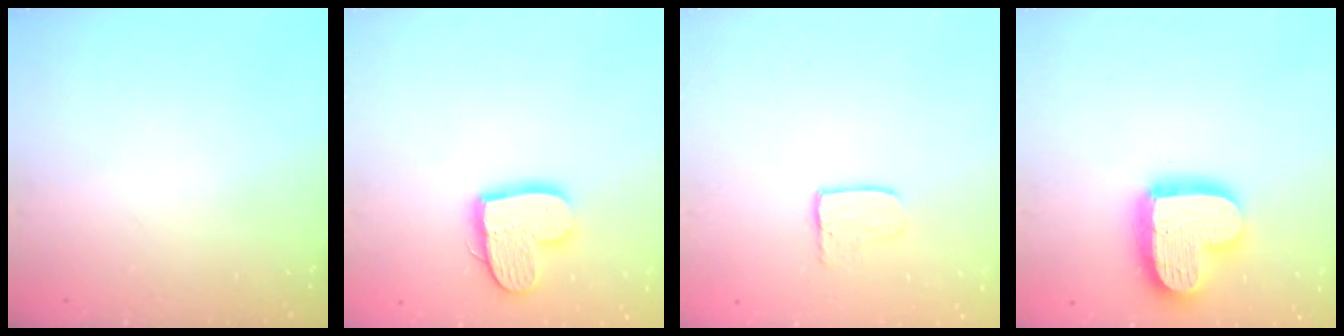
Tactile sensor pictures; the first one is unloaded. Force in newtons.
{"total": 12.5, "press": 12.4, "slide": 1.1}
{"total": 3.3, "press": 3.3, "slide": 0.3}
{"total": 17.0, "press": 17.0, "slide": 1.3}